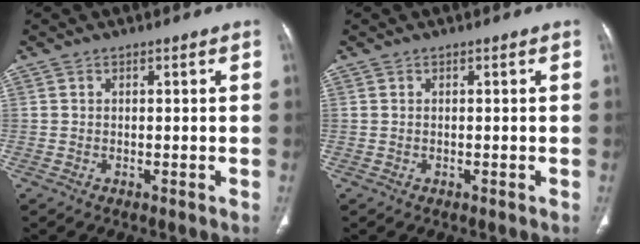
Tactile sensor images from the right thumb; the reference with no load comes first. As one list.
[{"total": 0.0}]